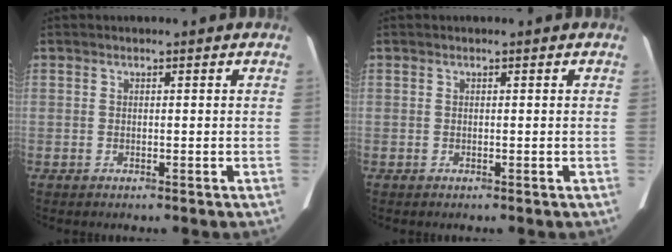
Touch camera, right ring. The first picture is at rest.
{"total": 0.0}